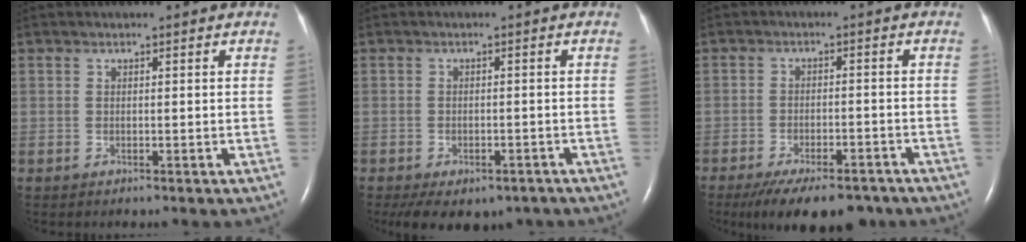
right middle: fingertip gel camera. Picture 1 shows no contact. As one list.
[{"total": 10.1, "force": [-7.1, 5.3, 4.8], "torque": [-0.083, 0.000, -0.092]}, {"total": 13.3, "force": [-10.5, 4.5, 6.8], "torque": [-0.114, -0.012, -0.150]}]